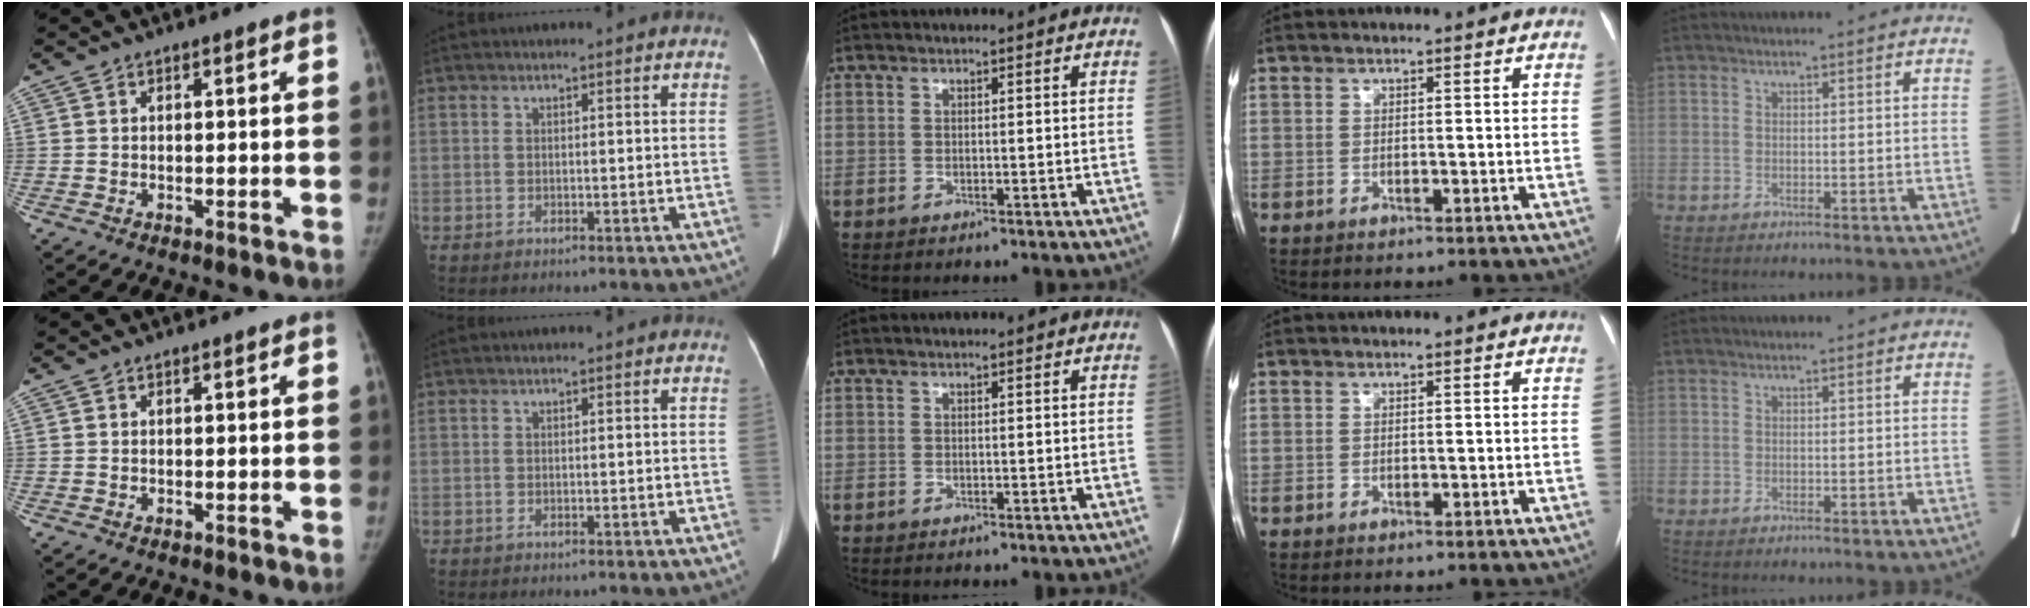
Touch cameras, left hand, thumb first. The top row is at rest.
{}